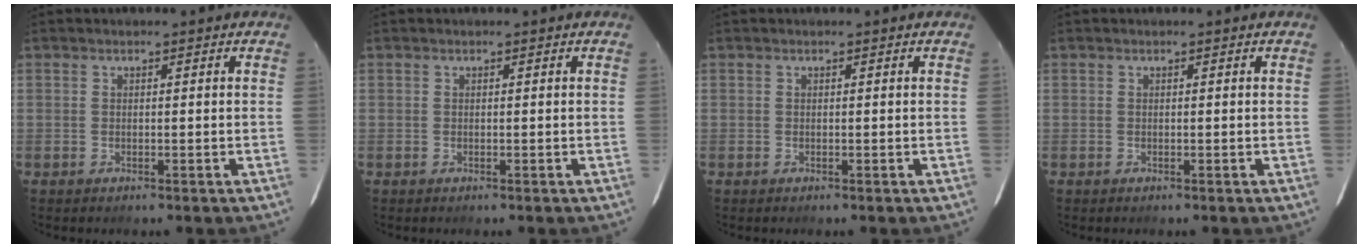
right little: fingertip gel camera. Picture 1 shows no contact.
{"total": 0.0}
{"total": 0.0}
{"total": 0.0}